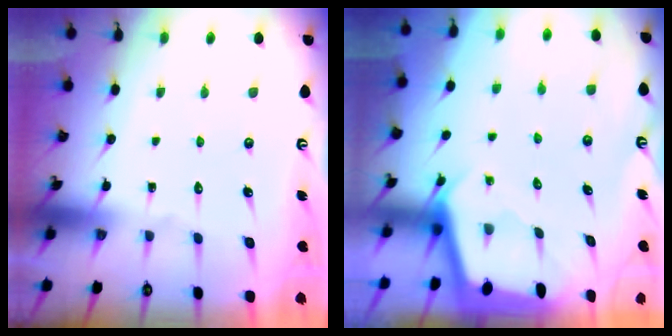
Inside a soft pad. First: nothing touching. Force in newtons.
{"total": 2.1, "press": 2.0, "slide": 0.2}